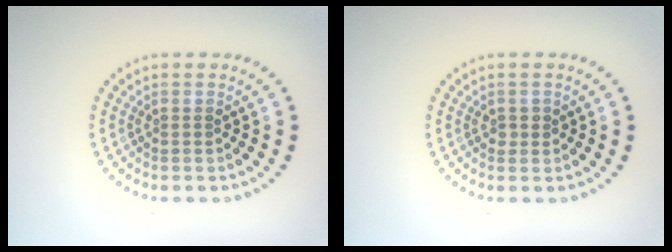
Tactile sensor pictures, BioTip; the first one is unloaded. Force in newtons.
{"total": 0.9, "press": 0.9, "slide": 0.2}